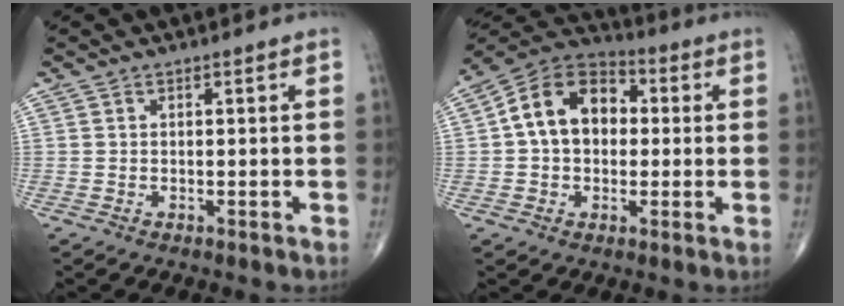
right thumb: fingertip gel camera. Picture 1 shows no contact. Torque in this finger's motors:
{"motor_torque": [-0.37, 1.07, 0.88, 0.51, 0.15]}